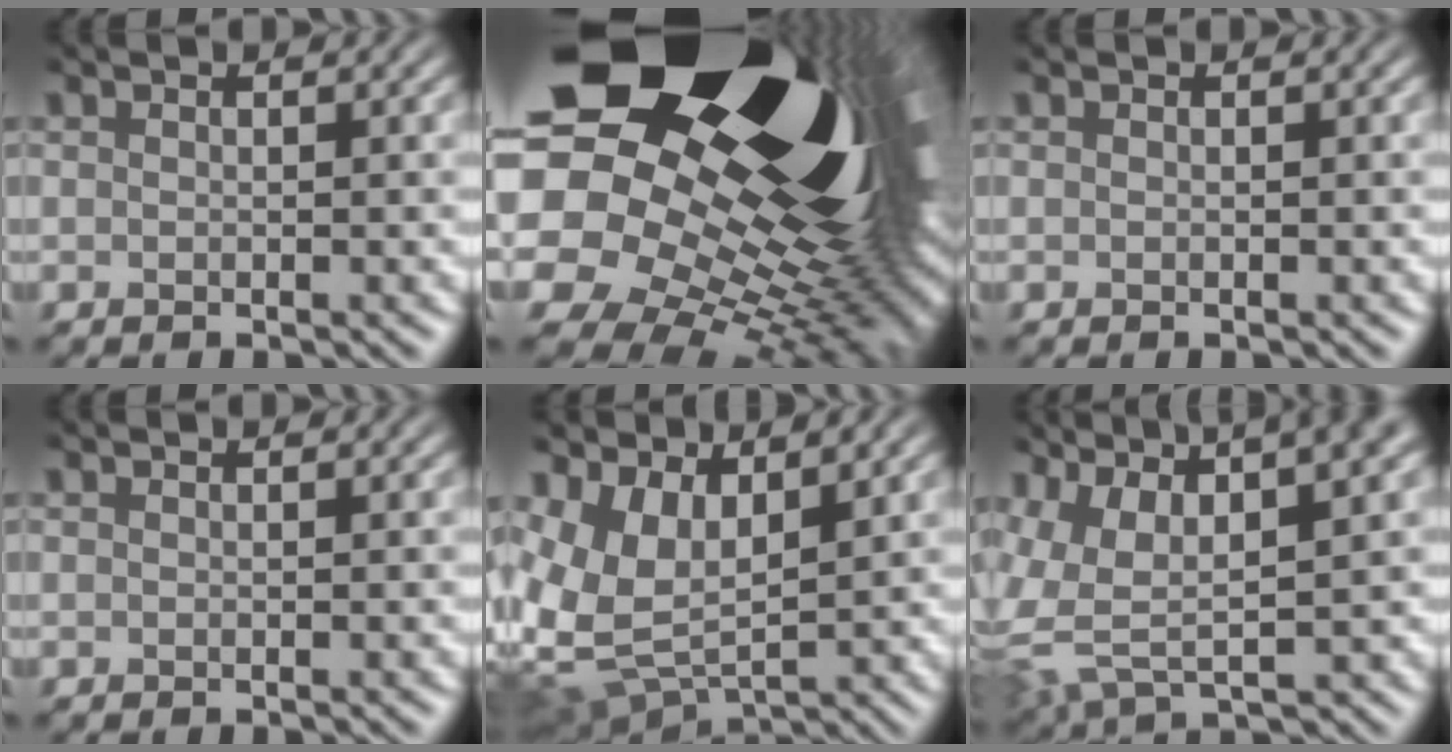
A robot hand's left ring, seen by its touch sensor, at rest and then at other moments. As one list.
[{"total": 24.1, "force": [3.1, 18.7, 14.8], "torque": [-0.280, -0.020, 0.004]}, {"total": 0.0}, {"total": 0.0}, {"total": 6.7, "force": [2.1, 4.1, 4.9], "torque": [-0.106, -0.009, 0.039]}, {"total": 12.1, "force": [4.6, 5.6, 9.7], "torque": [-0.200, 0.025, 0.098]}]